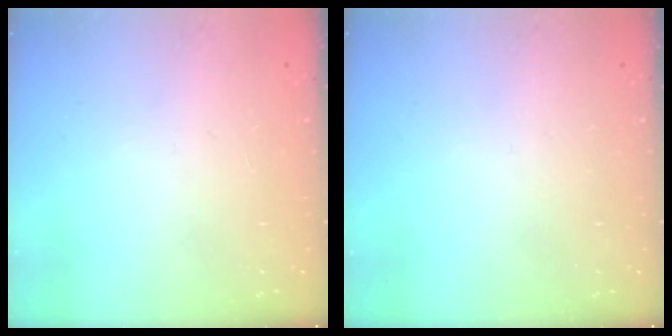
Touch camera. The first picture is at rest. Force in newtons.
{"total": 0.0}